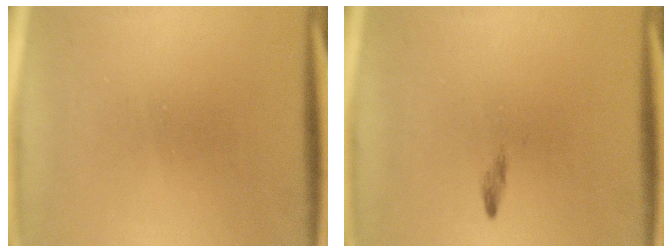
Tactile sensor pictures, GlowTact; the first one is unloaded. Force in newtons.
{"total": 0.7}